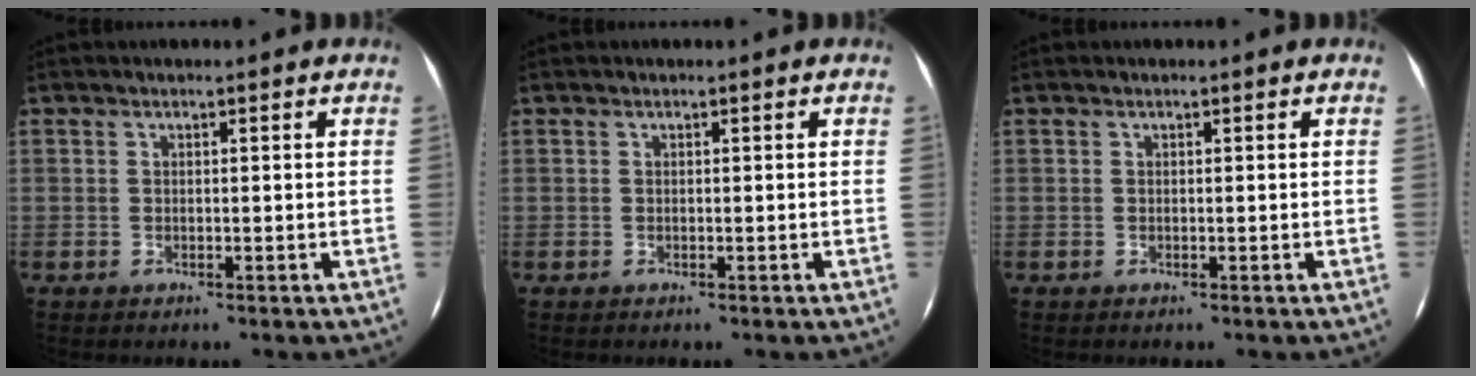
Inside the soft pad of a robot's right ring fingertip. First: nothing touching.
{"total": 0.0}
{"total": 0.0}